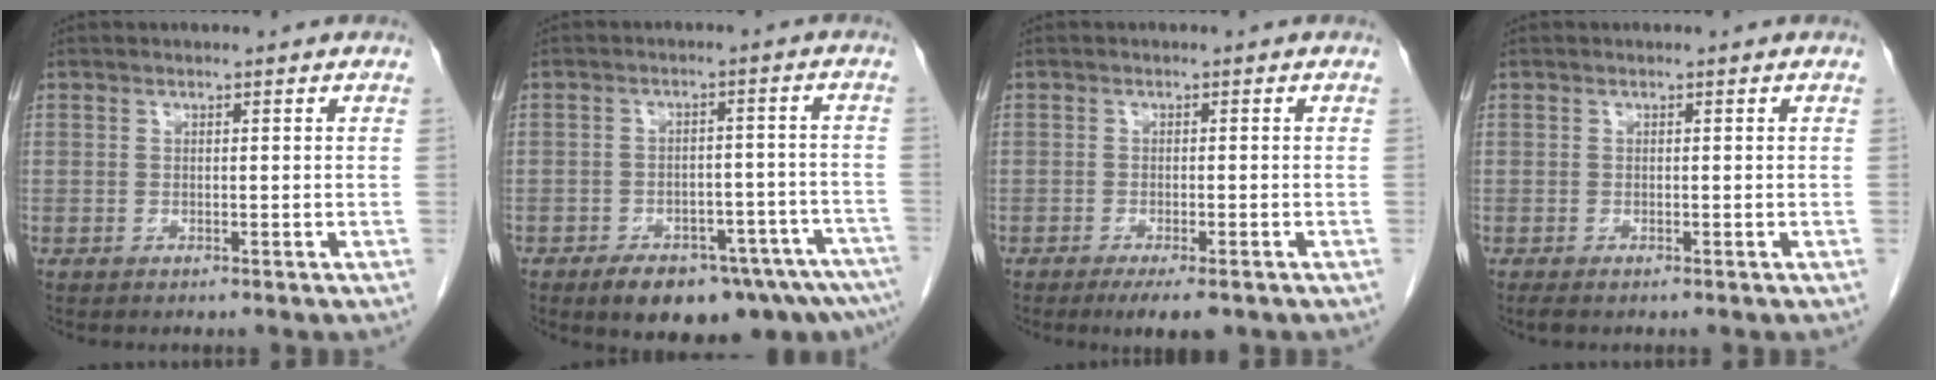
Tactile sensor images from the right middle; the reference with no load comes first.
{"total": 13.7, "force": [-10.5, 4.5, 7.6], "torque": [-0.049, 0.020, -0.136]}
{"total": 4.6, "force": [-3.1, 1.0, 3.3], "torque": [-0.043, -0.009, -0.042]}
{"total": 0.8, "force": [-0.7, 0.1, 0.5], "torque": [-0.010, -0.003, -0.010]}